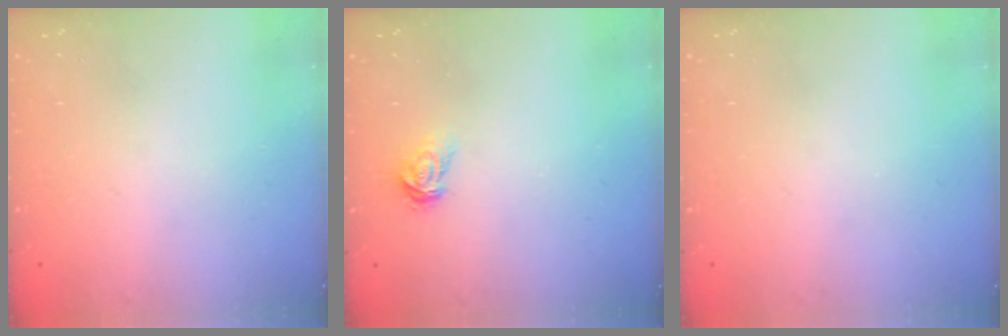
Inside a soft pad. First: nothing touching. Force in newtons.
{"total": 3.4, "press": 3.4, "slide": 0.3}
{"total": 0.0}